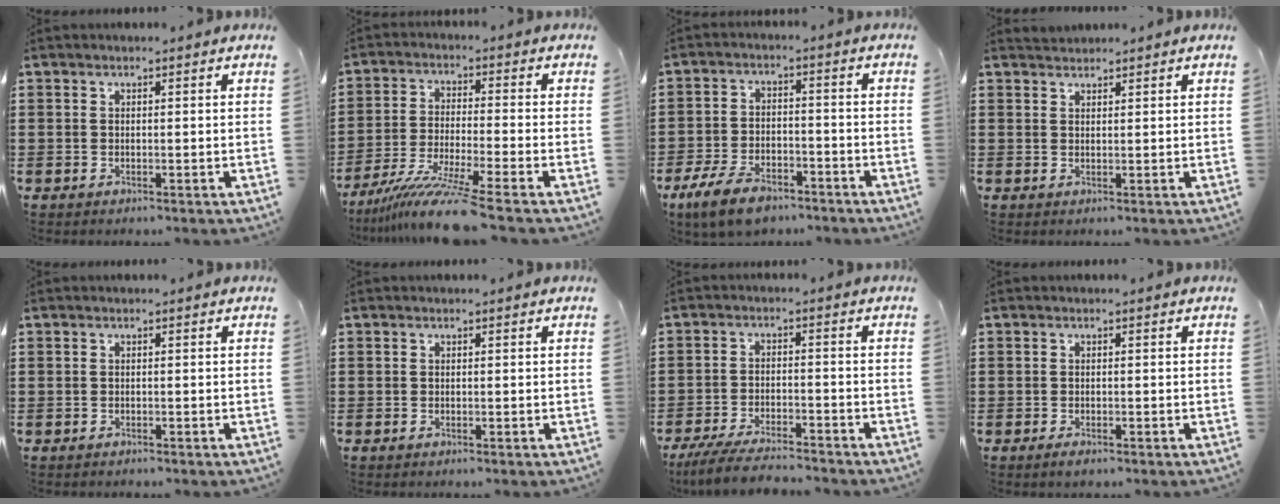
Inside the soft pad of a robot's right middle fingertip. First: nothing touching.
{"total": 9.1, "force": [-7.4, -0.3, 5.3], "torque": [-0.103, -0.014, -0.141]}
{"total": 7.7, "force": [-5.7, 3.0, 4.3], "torque": [-0.091, 0.006, -0.107]}
{"total": 1.5, "force": [1.5, 0.3, -0.1], "torque": [-0.002, 0.005, 0.030]}
{"total": 0.5, "force": [-0.5, 0.0, 0.0], "torque": [-0.001, -0.002, -0.011]}
{"total": 0.0}
{"total": 5.8, "force": [-5.3, 0.5, 2.2], "torque": [-0.055, -0.009, -0.104]}
{"total": 0.8, "force": [-0.7, 0.2, 0.4], "torque": [-0.009, -0.005, -0.013]}